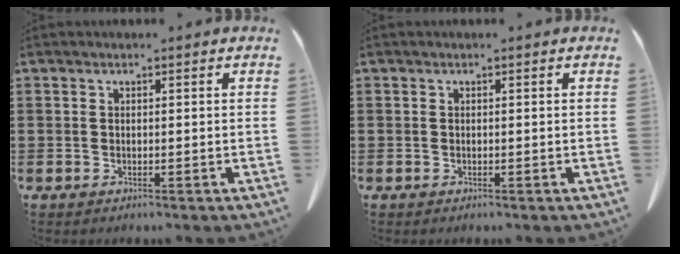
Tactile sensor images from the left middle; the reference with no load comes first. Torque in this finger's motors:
{"motor_torque": [0.00, 0.00, 0.00, 0.01]}